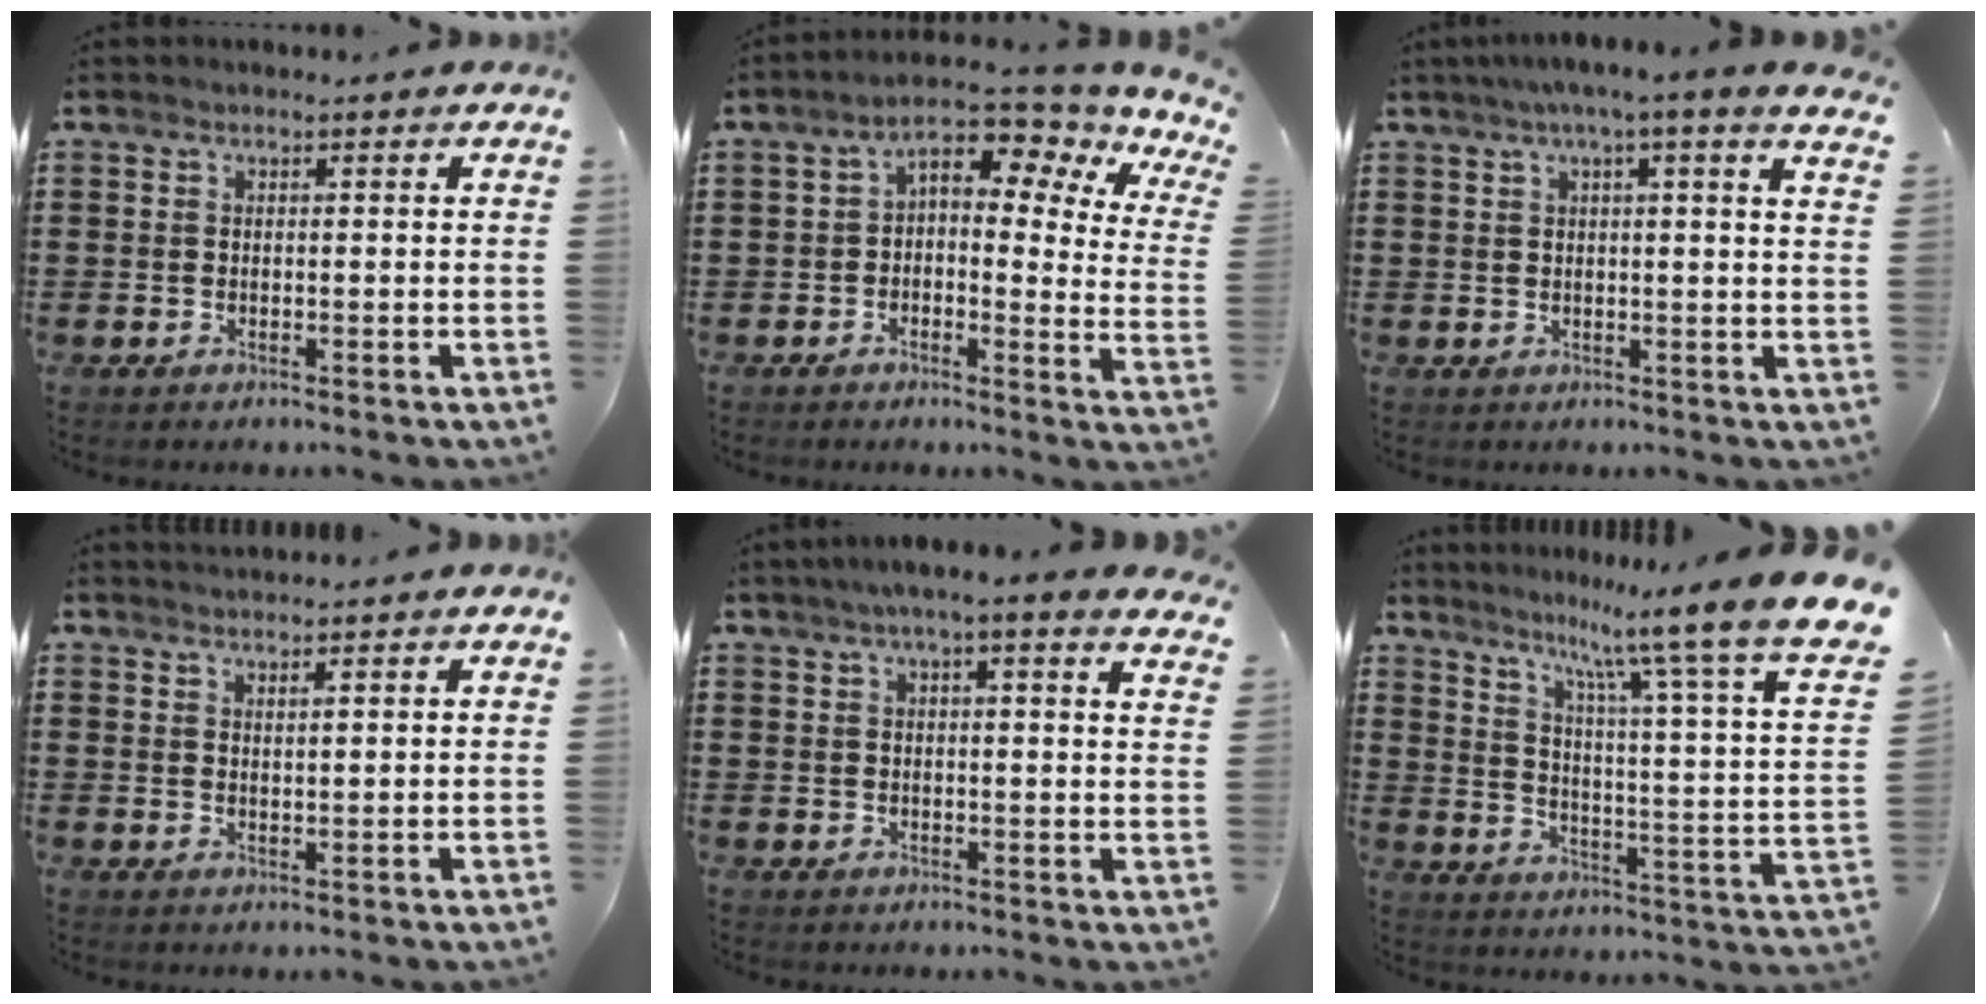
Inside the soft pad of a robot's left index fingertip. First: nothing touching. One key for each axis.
{"total": 5.5, "fx": 2.8, "fy": 1.7, "fz": 4.5, "tx": -0.072, "ty": -0.031, "tz": 0.031}
{"total": 3.4, "fx": 2.4, "fy": -0.1, "fz": 2.4, "tx": -0.054, "ty": -0.002, "tz": 0.042}
{"total": 1.6, "fx": 1.6, "fy": -0.1, "fz": 0.3, "tx": -0.008, "ty": 0.002, "tz": 0.031}
{"total": 3.6, "fx": 3.0, "fy": 0.2, "fz": 2.1, "tx": -0.050, "ty": 0.001, "tz": 0.053}
{"total": 11.2, "fx": 8.2, "fy": -0.3, "fz": 7.6, "tx": -0.155, "ty": -0.072, "tz": 0.120}